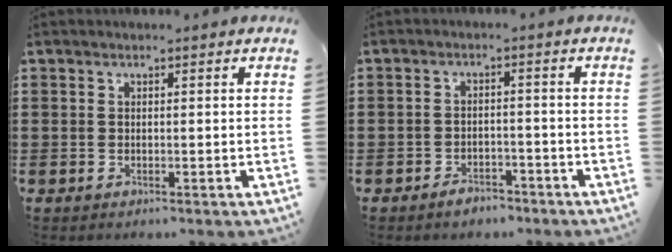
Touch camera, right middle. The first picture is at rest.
{"total": 2.5, "force": [-2.3, 0.9, 0.3], "torque": [-0.009, 0.005, -0.048]}